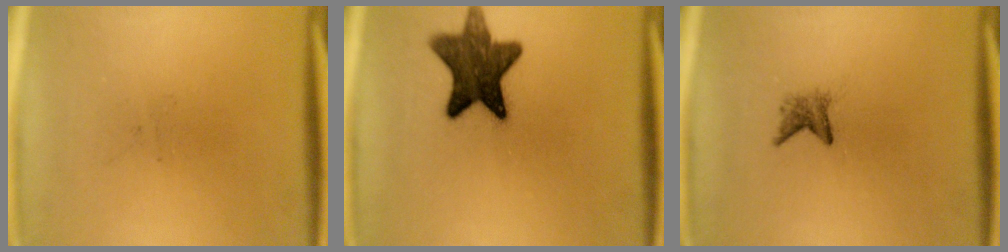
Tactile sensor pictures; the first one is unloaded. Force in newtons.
{"total": 11.5}
{"total": 1.8}